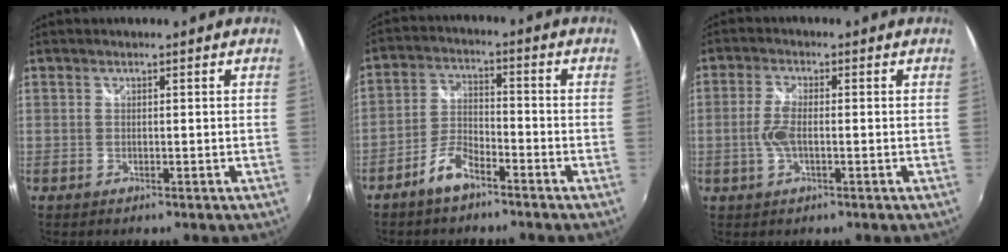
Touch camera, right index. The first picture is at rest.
{"total": 6.3, "force": [-4.7, 2.2, 3.5], "torque": [-0.084, 0.008, -0.091]}
{"total": 4.6, "force": [-0.8, 1.6, 4.2], "torque": [-0.092, 0.001, -0.016]}